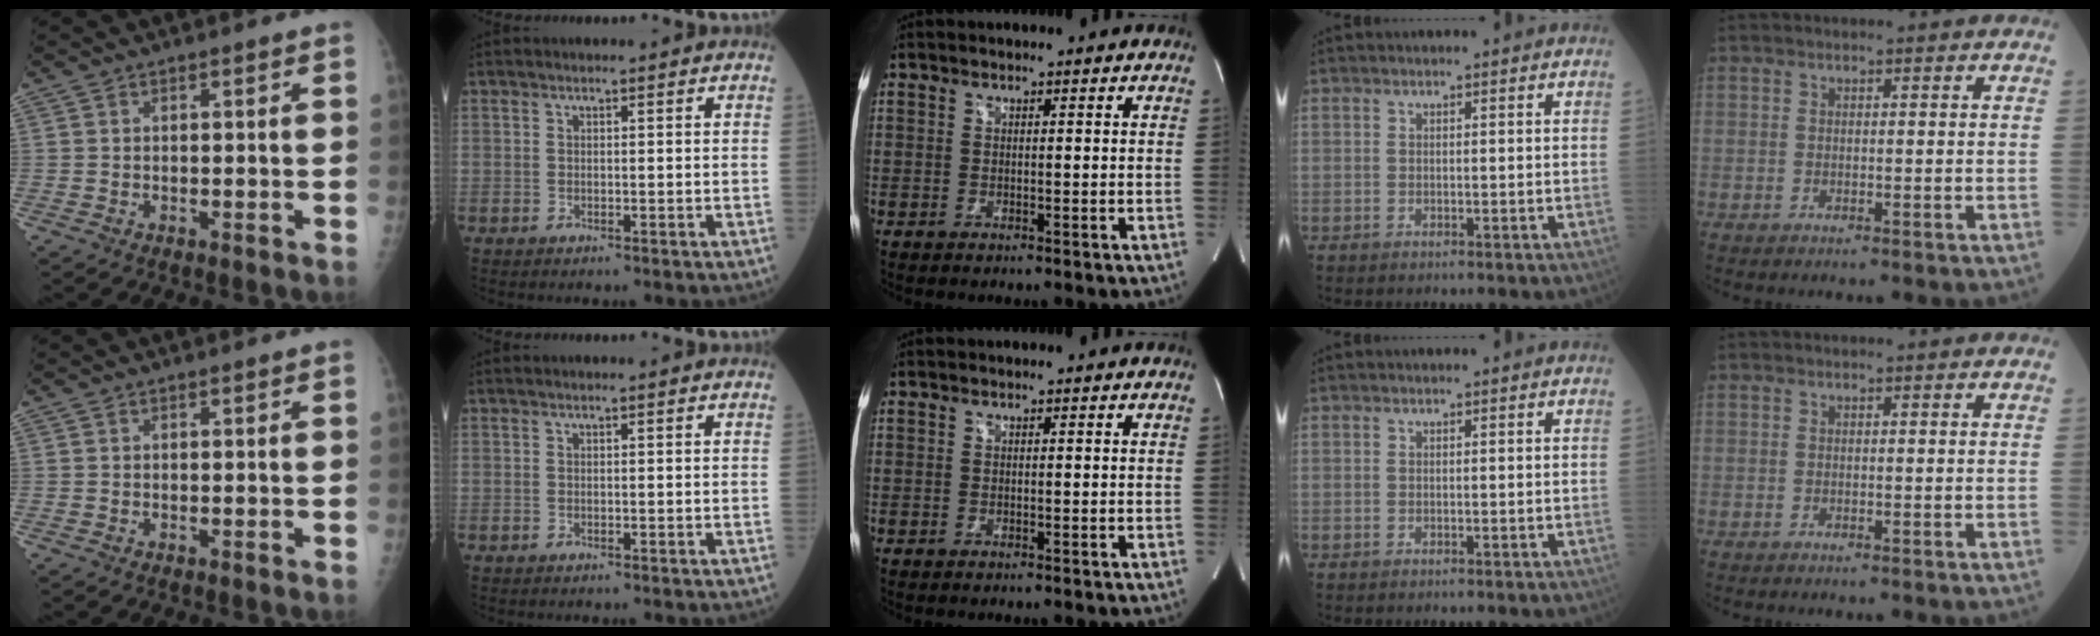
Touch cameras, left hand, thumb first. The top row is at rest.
{}